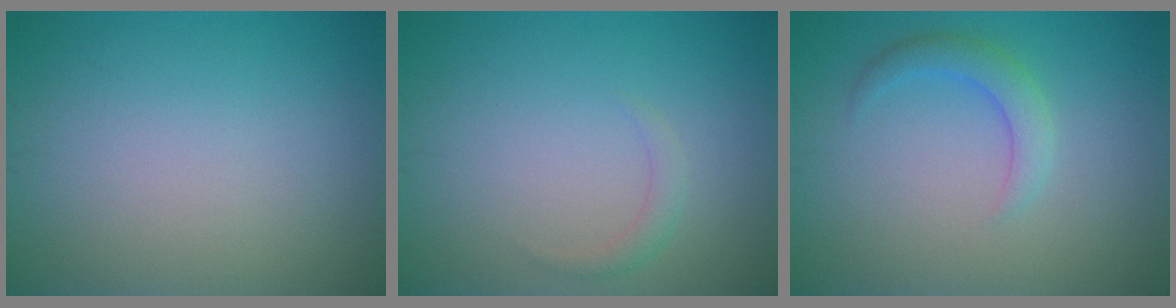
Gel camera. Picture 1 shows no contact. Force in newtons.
{"total": 1.0, "press": 1.0, "slide": 0.1}
{"total": 2.3, "press": 2.3, "slide": 0.1}